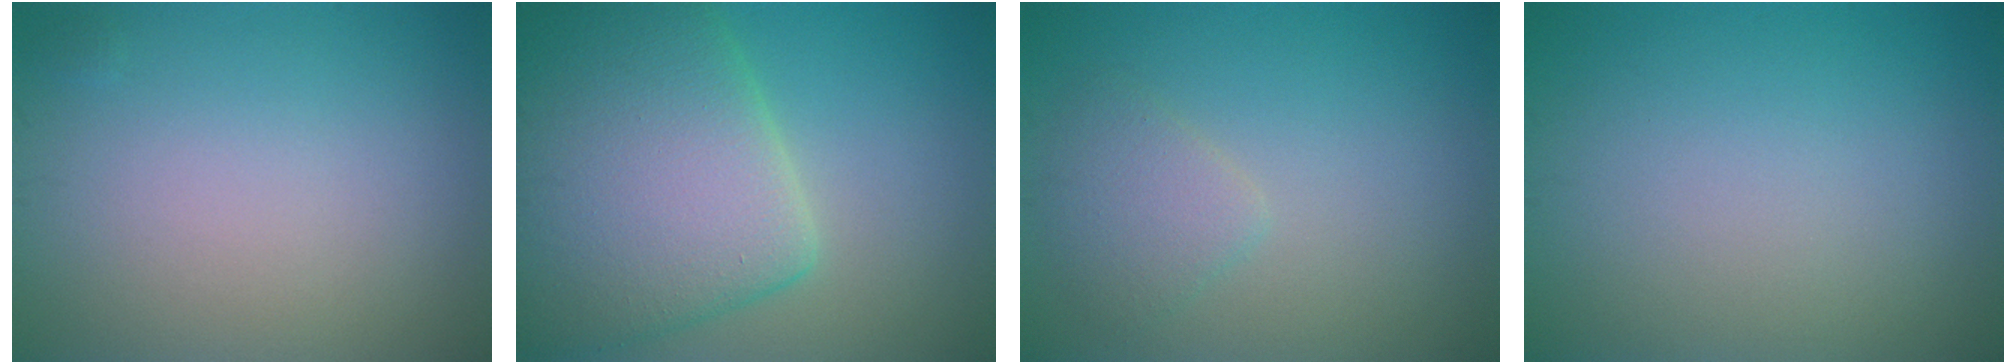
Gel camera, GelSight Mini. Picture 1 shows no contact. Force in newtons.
{"total": 11.3, "press": 11.2, "slide": 0.4}
{"total": 2.2, "press": 2.2, "slide": 0.2}
{"total": 0.0}